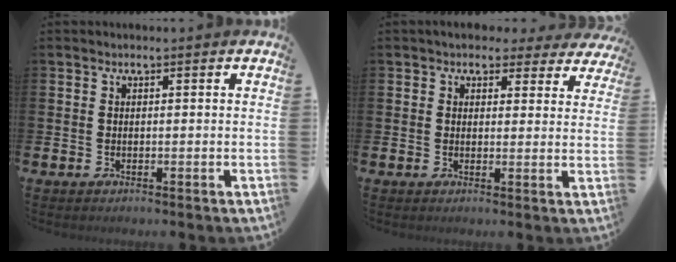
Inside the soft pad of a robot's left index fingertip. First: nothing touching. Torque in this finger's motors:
{"motor_torque": [1.05, -1.08, 0.09, 0.03]}